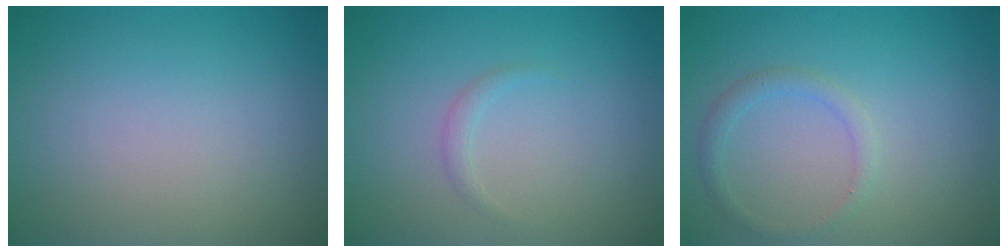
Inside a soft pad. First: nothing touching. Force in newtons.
{"total": 0.8, "press": 0.8, "slide": 0.0}
{"total": 1.4, "press": 1.4, "slide": 0.2}